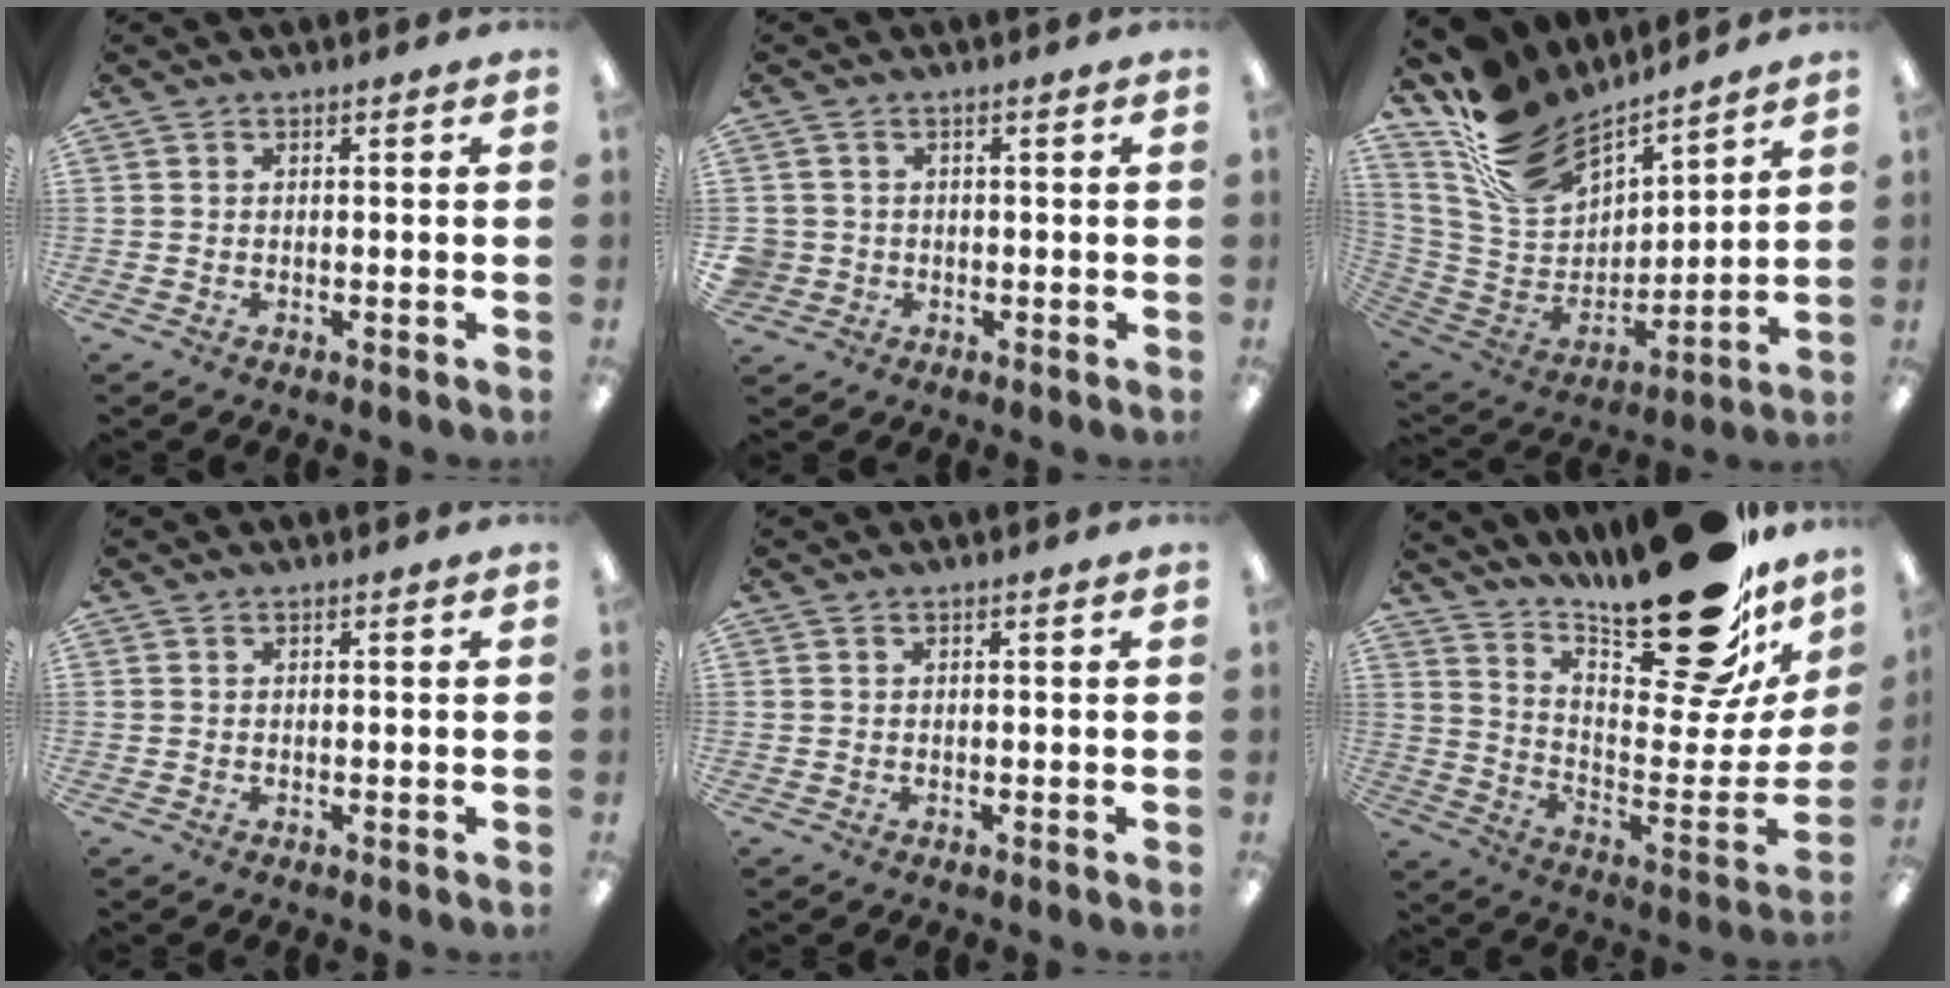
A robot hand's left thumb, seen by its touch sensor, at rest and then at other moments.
{"total": 2.9, "force": [-0.1, 2.8, 0.2], "torque": [-0.009, 0.005, -0.003]}
{"total": 19.5, "force": [14.5, 10.4, 7.8], "torque": [-0.159, -0.096, 0.273]}
{"total": 0.0}
{"total": 0.0}
{"total": 27.5, "force": [20.8, 7.6, 16.3], "torque": [-0.206, -0.154, 0.336]}